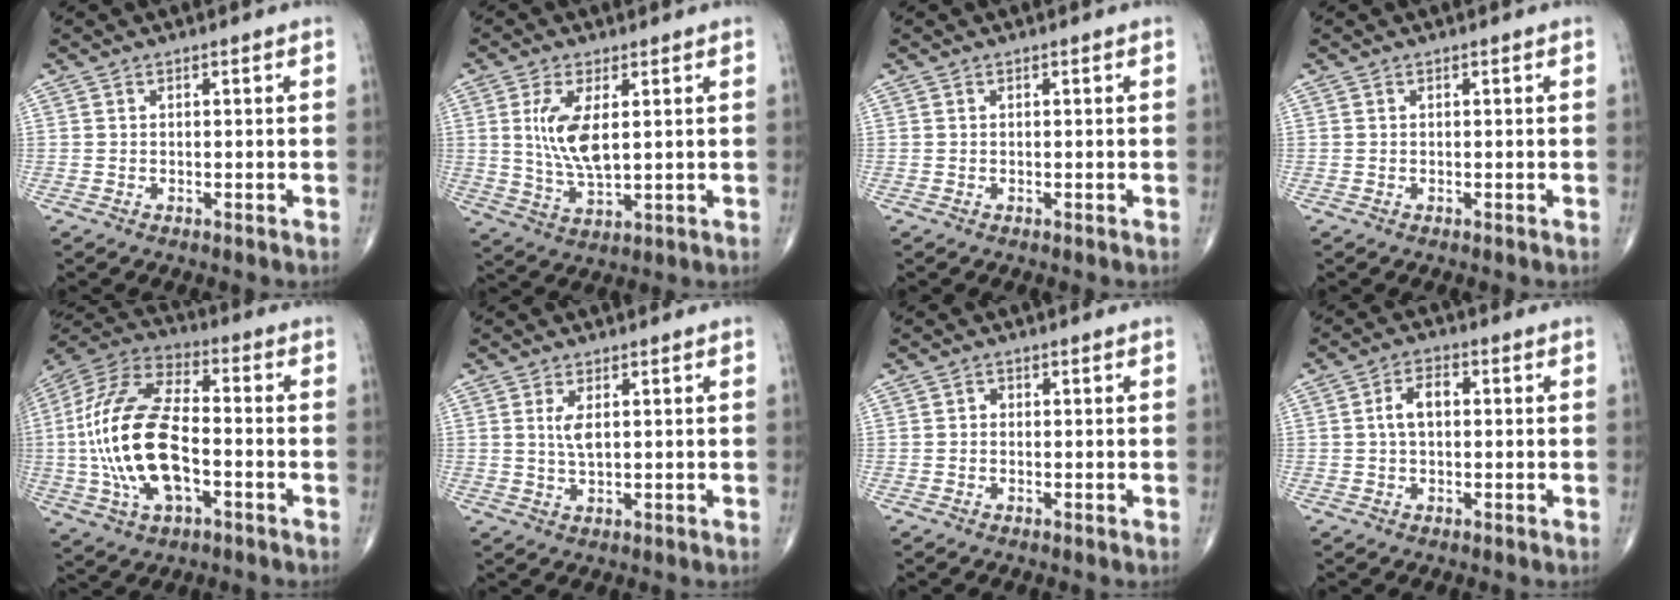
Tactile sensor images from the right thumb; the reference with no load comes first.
{"total": 9.0, "force": [1.9, 3.7, 8.0], "torque": [-0.162, -0.017, 0.044]}
{"total": 0.0}
{"total": 0.0}
{"total": 21.3, "force": [-3.0, 10.4, 18.3], "torque": [-0.390, 0.023, -0.054]}
{"total": 3.2, "force": [0.8, 1.2, 2.9], "torque": [-0.059, -0.005, 0.020]}
{"total": 0.7, "force": [-0.1, 0.6, 0.4], "torque": [0.001, 0.003, -0.007]}
{"total": 4.6, "force": [0.4, 2.6, 3.8], "torque": [-0.071, 0.016, 0.002]}